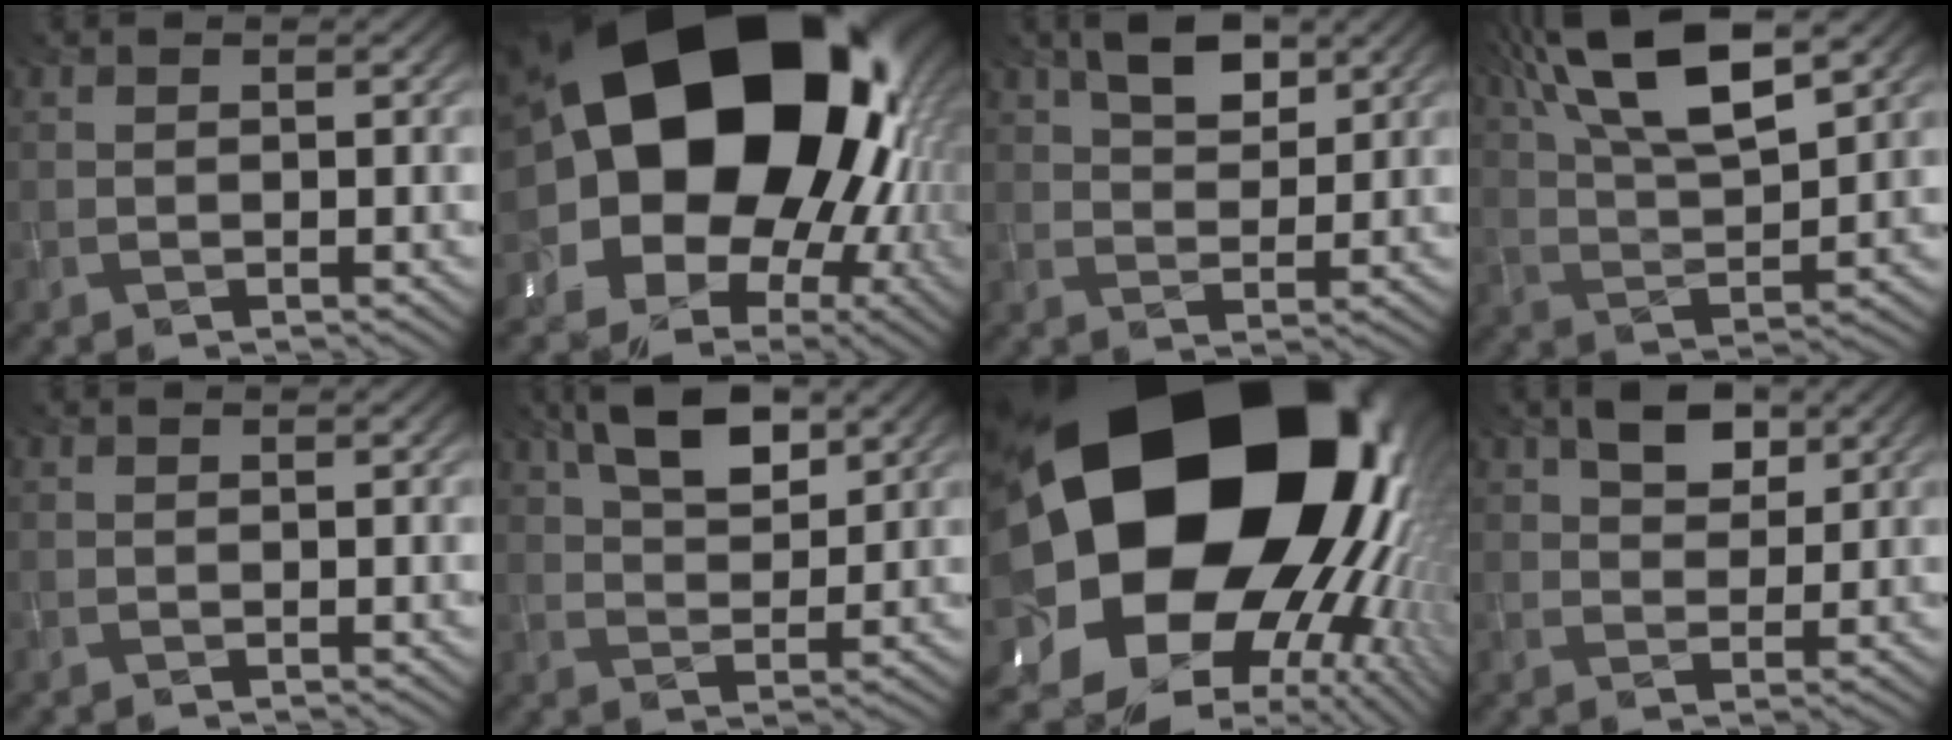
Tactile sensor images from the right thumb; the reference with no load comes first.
{"total": 23.8, "force": [2.9, 18.2, 15.1], "torque": [-0.256, -0.030, 0.037]}
{"total": 5.6, "force": [3.2, 2.8, 3.7], "torque": [-0.067, 0.005, 0.057]}
{"total": 13.9, "force": [7.6, 4.6, 10.7], "torque": [-0.225, 0.020, 0.131]}
{"total": 0.0}
{"total": 8.0, "force": [4.5, 3.6, 5.6], "torque": [-0.109, 0.012, 0.085]}
{"total": 25.6, "force": [4.8, 20.3, 14.9], "torque": [-0.297, -0.083, 0.086]}
{"total": 4.7, "force": [2.7, 2.6, 2.9], "torque": [-0.049, 0.002, 0.045]}